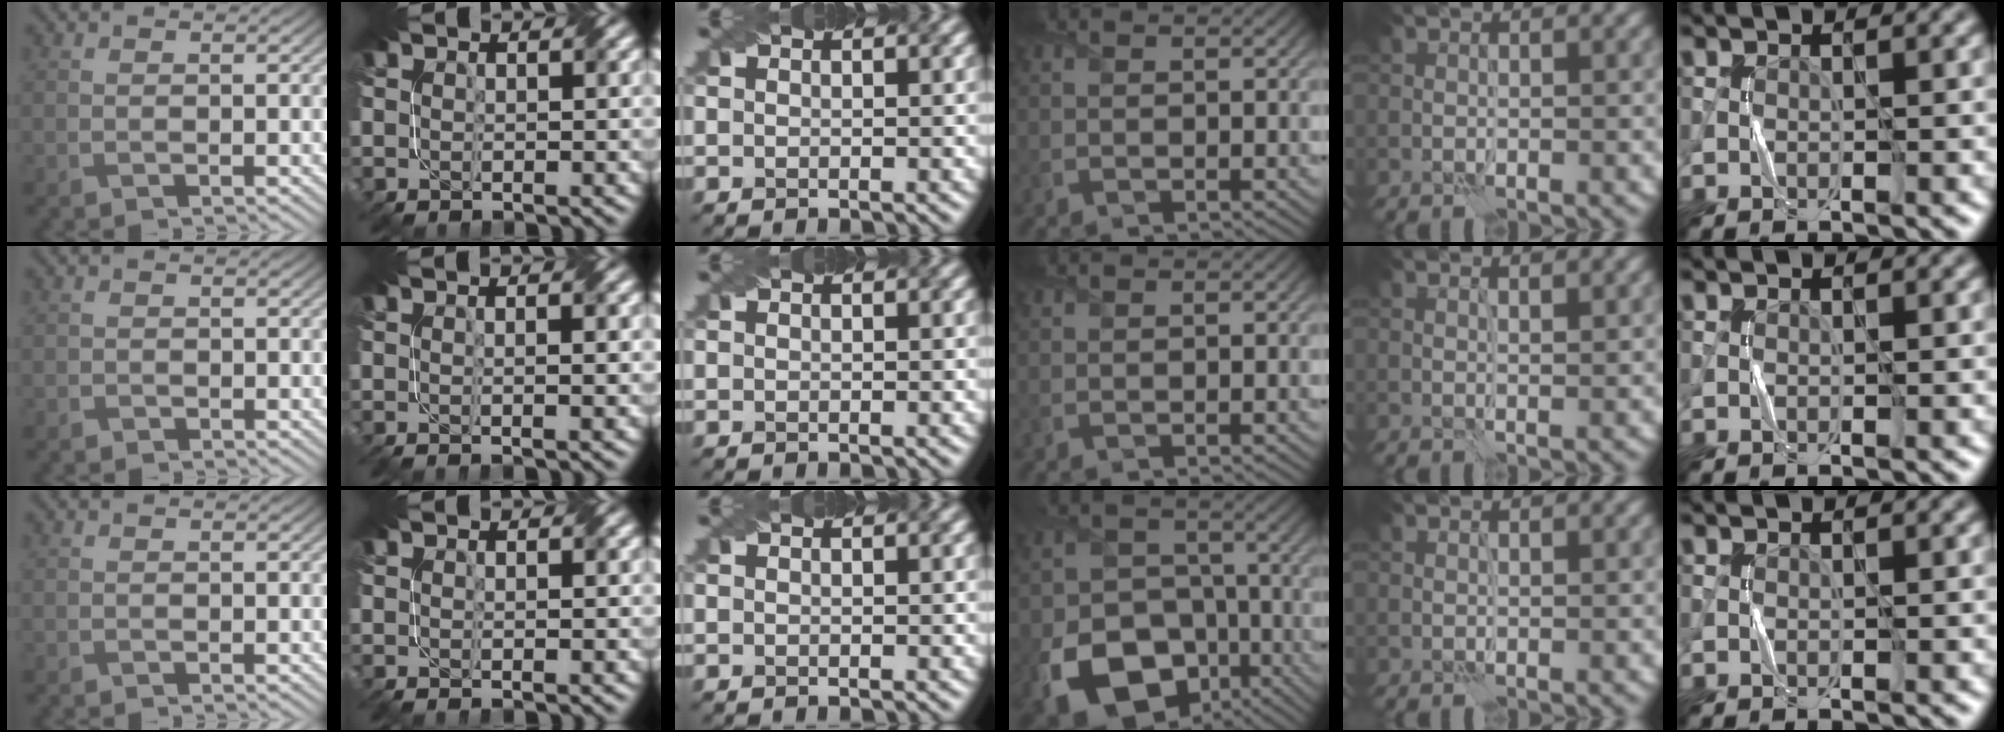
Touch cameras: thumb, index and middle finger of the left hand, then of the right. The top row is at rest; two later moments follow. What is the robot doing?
{"motion": "fold", "object": "napkin"}